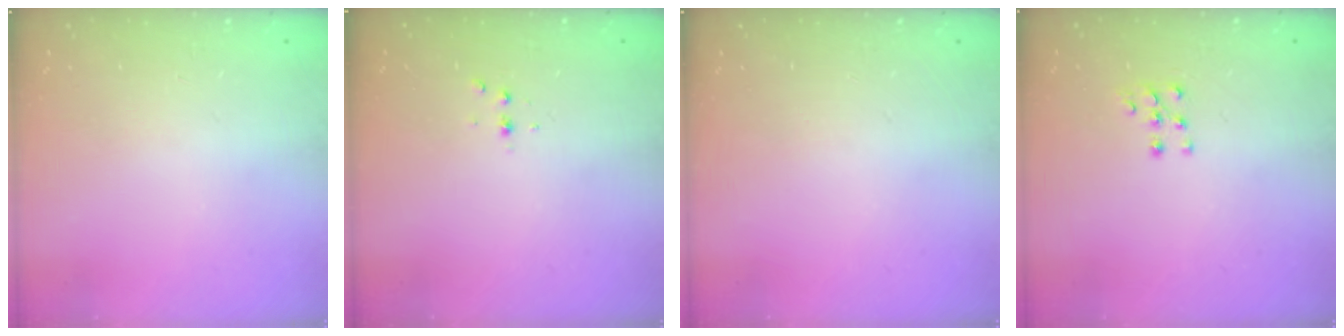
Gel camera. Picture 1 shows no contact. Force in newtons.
{"total": 2.3, "press": 2.3, "slide": 0.3}
{"total": 0.0}
{"total": 6.1, "press": 6.0, "slide": 0.5}